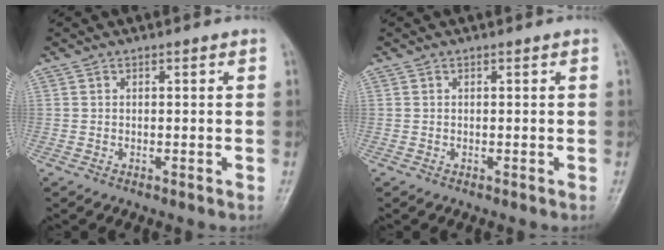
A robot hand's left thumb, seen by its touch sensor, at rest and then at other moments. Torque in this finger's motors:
{"motor_torque": [0.00, 0.00, -0.02, -0.02, 0.00]}